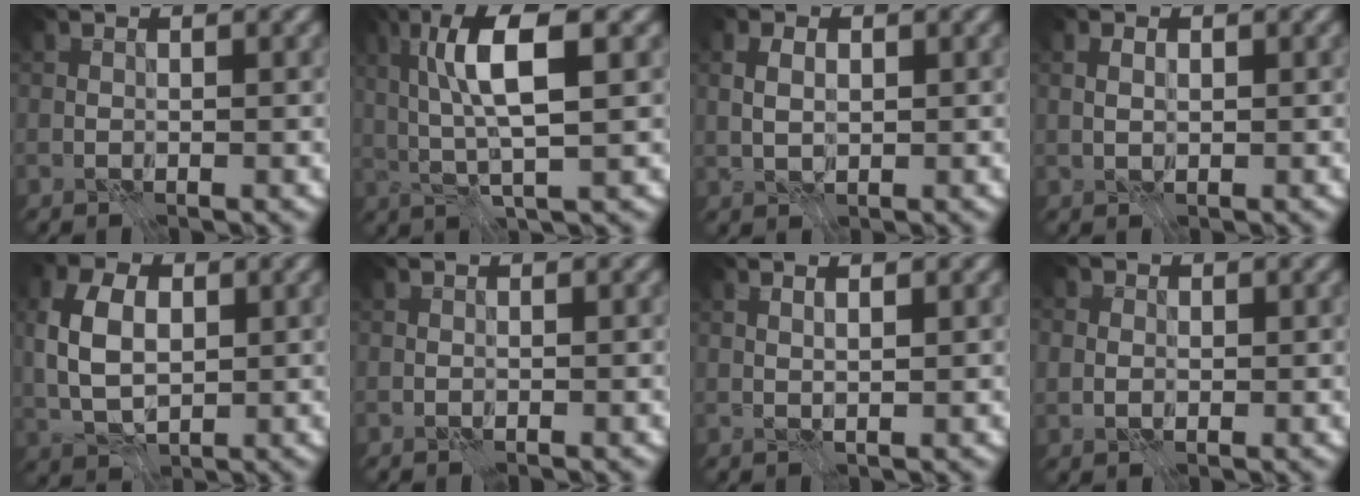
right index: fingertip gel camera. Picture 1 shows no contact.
{"total": 6.7, "force": [1.6, 1.8, 6.3], "torque": [-0.117, 0.006, 0.029]}
{"total": 1.7, "force": [0.5, 1.3, 1.0], "torque": [-0.019, -0.001, 0.011]}
{"total": 0.9, "force": [0.3, 0.8, 0.4], "torque": [-0.006, -0.003, 0.010]}
{"total": 5.9, "force": [0.8, 4.1, 4.2], "torque": [-0.097, 0.006, 0.012]}
{"total": 0.6, "force": [-0.4, -0.2, -0.4], "torque": [0.012, -0.002, -0.006]}
{"total": 1.4, "force": [1.1, 0.3, 0.8], "torque": [0.003, -0.003, 0.002]}
{"total": 1.5, "force": [0.1, 1.4, 0.6], "torque": [-0.009, -0.002, 0.000]}